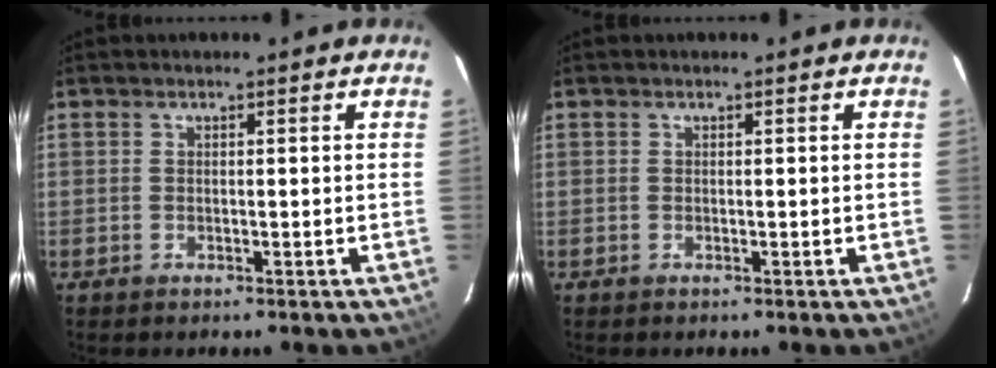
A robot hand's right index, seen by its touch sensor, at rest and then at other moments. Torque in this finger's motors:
{"motor_torque": [0.03, 0.03, 0.00, 0.00]}